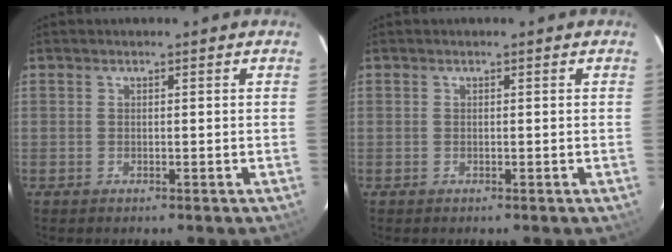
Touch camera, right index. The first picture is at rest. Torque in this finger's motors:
{"motor_torque": [0.05, 0.08, 0.00, 0.00]}